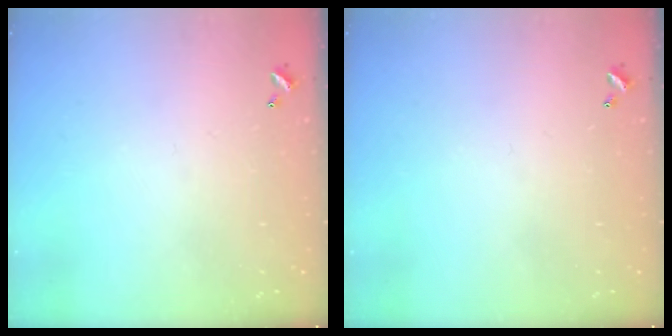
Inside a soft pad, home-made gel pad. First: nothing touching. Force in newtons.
{"total": 0.0}